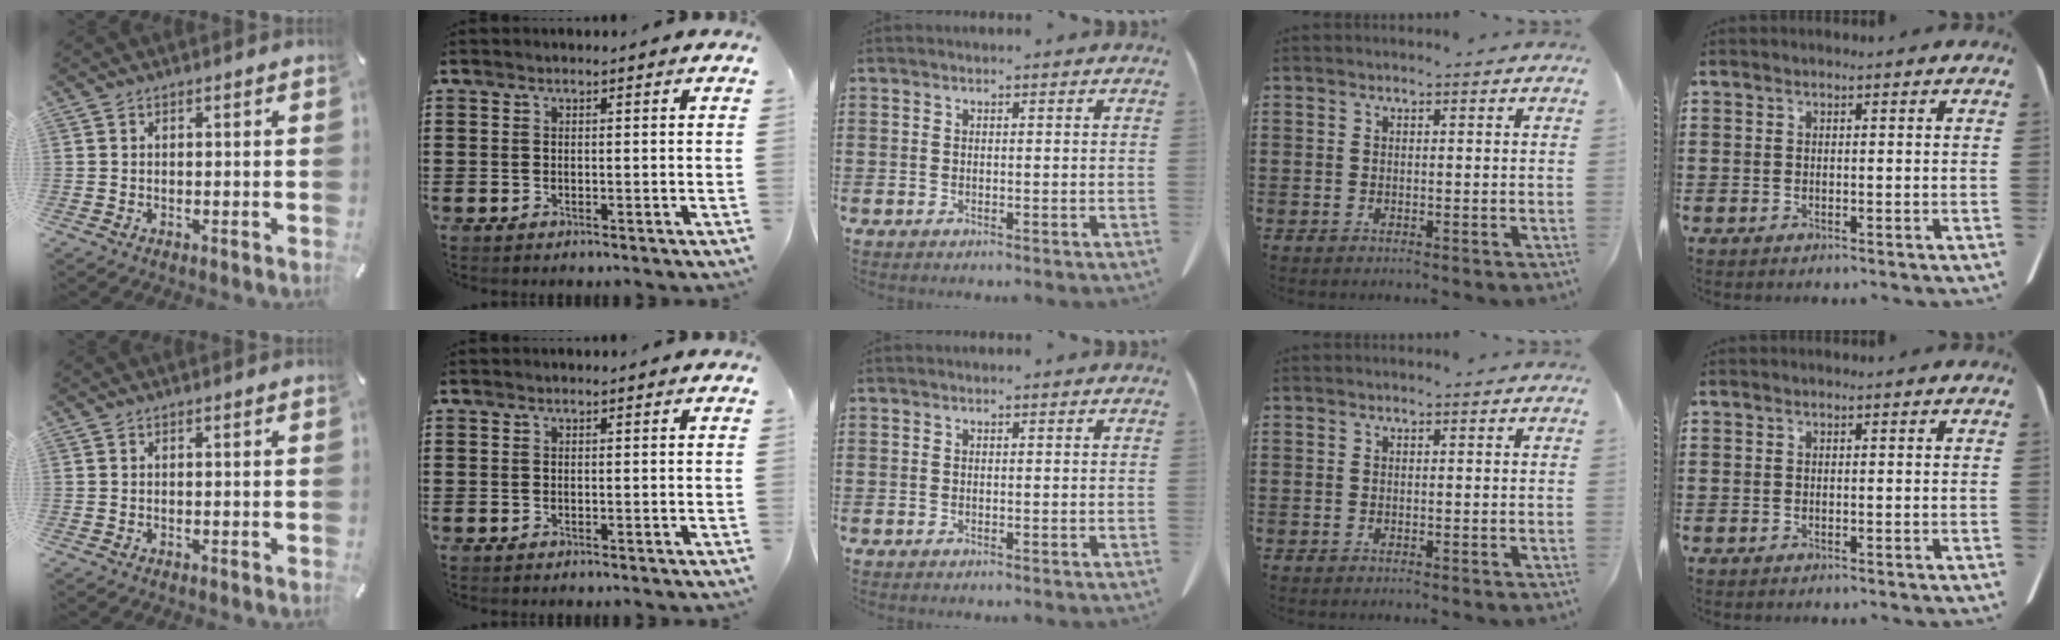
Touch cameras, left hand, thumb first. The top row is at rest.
{}